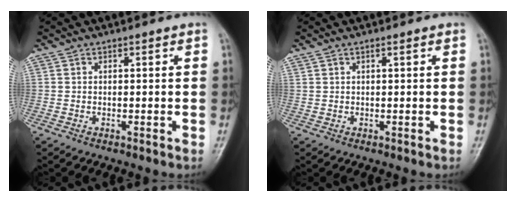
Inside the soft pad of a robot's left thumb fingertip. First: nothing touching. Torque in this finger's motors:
{"motor_torque": [0.05, -0.27, -0.16, -0.08, -0.03]}